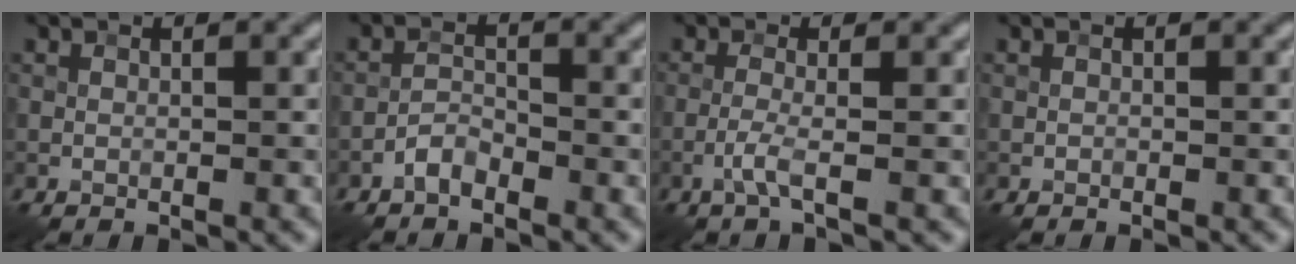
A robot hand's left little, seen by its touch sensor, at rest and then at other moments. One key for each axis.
{"total": 1.9, "fx": -1.4, "fy": 0.8, "fz": 0.9, "tx": -0.015, "ty": 0.007, "tz": -0.031}
{"total": 2.0, "fx": -0.8, "fy": 0.1, "fz": 1.8, "tx": -0.039, "ty": 0.004, "tz": -0.025}
{"total": 0.0}